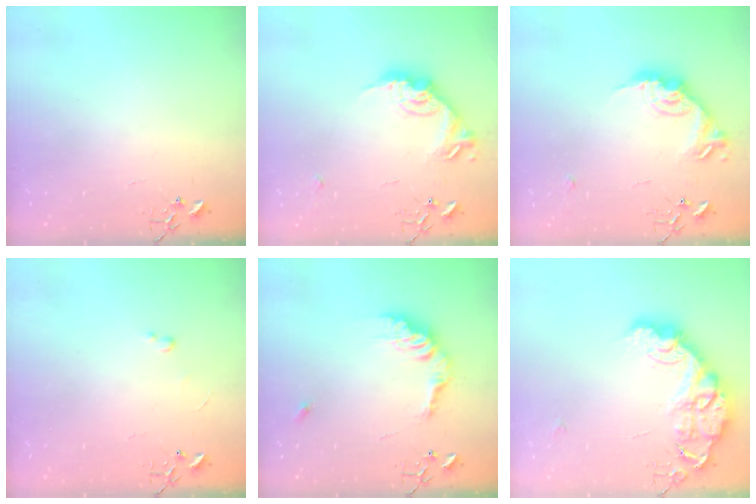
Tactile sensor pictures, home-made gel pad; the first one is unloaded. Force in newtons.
{"total": 16.7, "press": 16.7, "slide": 0.9}
{"total": 16.7, "press": 16.7, "slide": 0.9}
{"total": 2.4, "press": 2.3, "slide": 0.4}
{"total": 13.3, "press": 13.2, "slide": 1.1}
{"total": 18.2, "press": 18.2, "slide": 1.3}